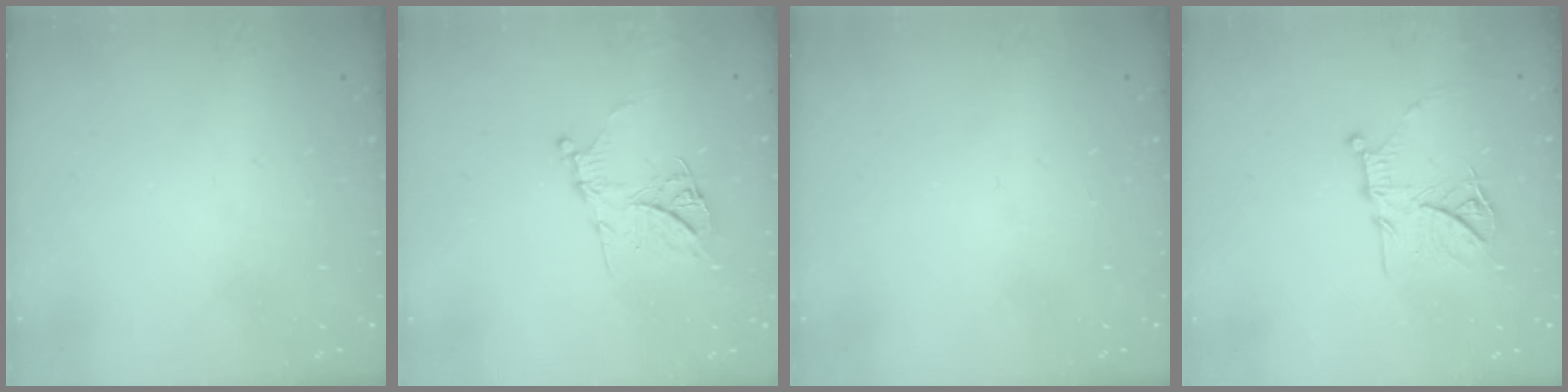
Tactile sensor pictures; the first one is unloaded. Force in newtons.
{"total": 12.7, "press": 12.6, "slide": 1.4}
{"total": 0.0}
{"total": 14.9, "press": 14.8, "slide": 1.4}